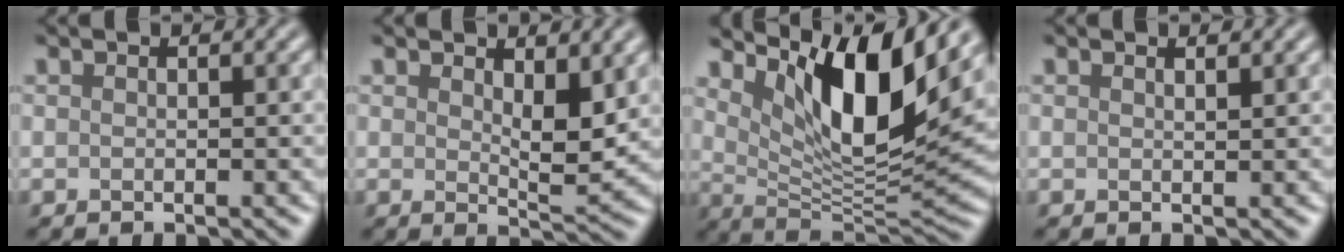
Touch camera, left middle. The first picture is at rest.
{"total": 3.8, "force": [1.4, 1.4, 3.2], "torque": [-0.053, -0.007, 0.026]}
{"total": 10.2, "force": [4.7, 3.2, 8.5], "torque": [-0.139, -0.019, 0.089]}
{"total": 0.6, "force": [0.5, 0.1, 0.2], "torque": [-0.002, 0.000, 0.010]}